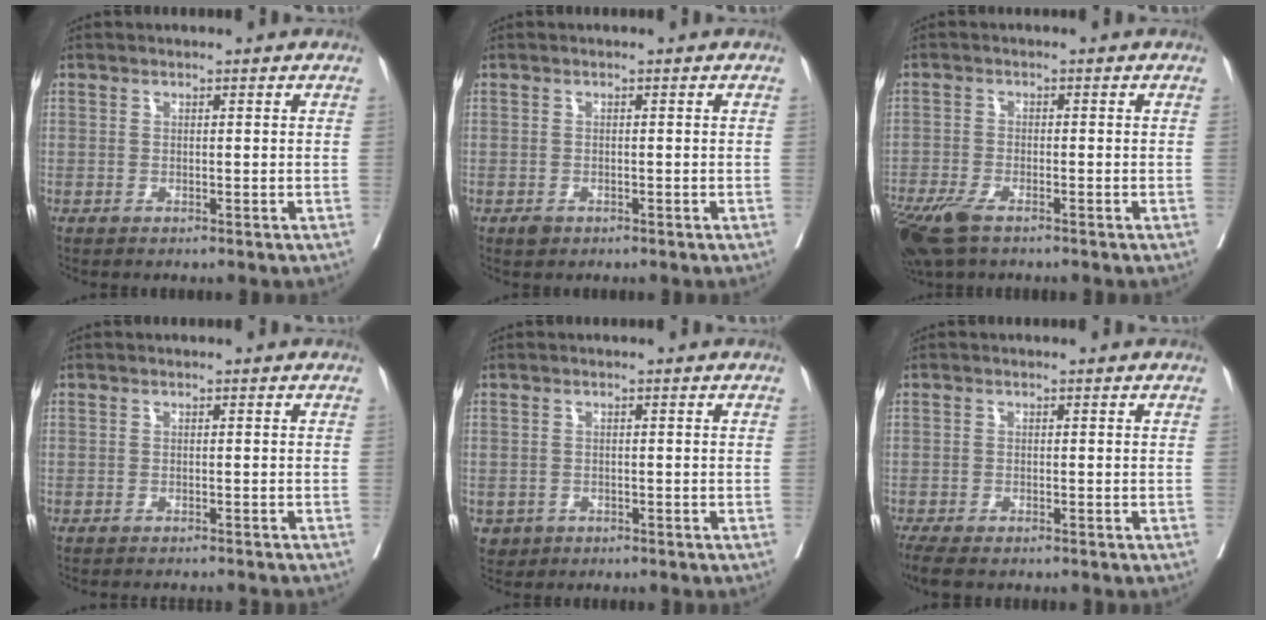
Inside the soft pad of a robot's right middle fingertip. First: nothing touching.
{"total": 1.1, "force": [-0.7, 0.7, 0.5], "torque": [-0.010, 0.000, -0.007]}
{"total": 9.0, "force": [-6.2, 3.1, 5.7], "torque": [-0.116, -0.022, -0.109]}
{"total": 5.2, "force": [-5.0, 0.1, 1.5], "torque": [-0.014, -0.012, -0.058]}
{"total": 2.4, "force": [-1.2, 2.0, 0.3], "torque": [-0.003, 0.004, -0.015]}
{"total": 5.1, "force": [-4.1, 1.3, 2.7], "torque": [-0.050, -0.015, -0.066]}